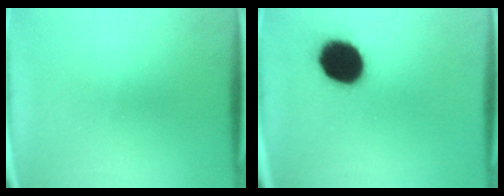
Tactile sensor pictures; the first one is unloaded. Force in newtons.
{"total": 16.6}